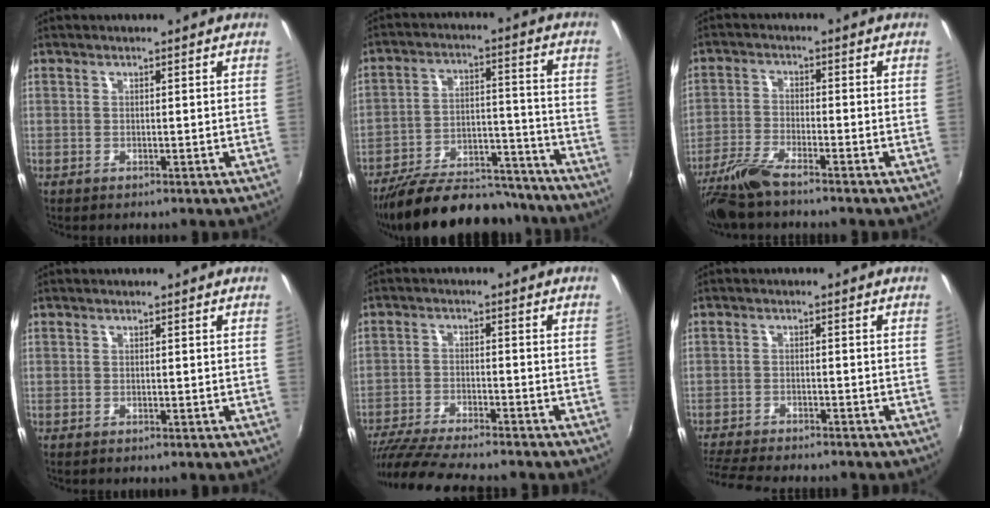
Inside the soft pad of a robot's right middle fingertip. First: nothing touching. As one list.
[{"total": 24.8, "force": [-21.1, 8.4, 10.0], "torque": [-0.188, 0.014, -0.289]}, {"total": 7.4, "force": [-6.0, 1.2, 4.2], "torque": [-0.099, -0.013, -0.122]}, {"total": 0.0}, {"total": 15.7, "force": [-13.8, 2.0, 7.1], "torque": [-0.151, -0.030, -0.229]}, {"total": 10.8, "force": [-9.8, 1.9, 4.1], "torque": [-0.109, -0.023, -0.163]}]